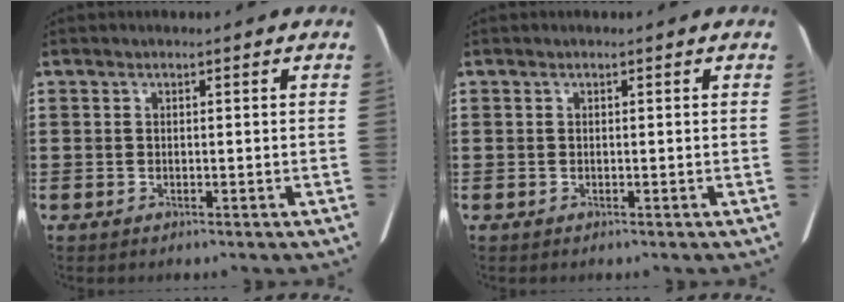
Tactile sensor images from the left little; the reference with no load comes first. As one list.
[{"total": 0.0}]